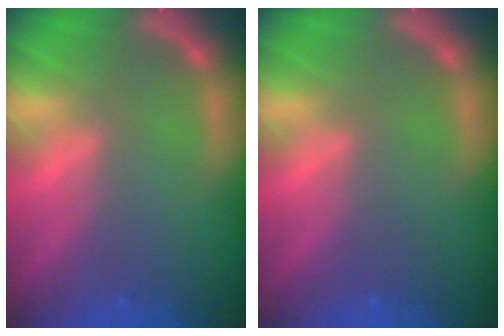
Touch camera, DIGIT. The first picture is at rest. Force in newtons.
{"total": 0.0}